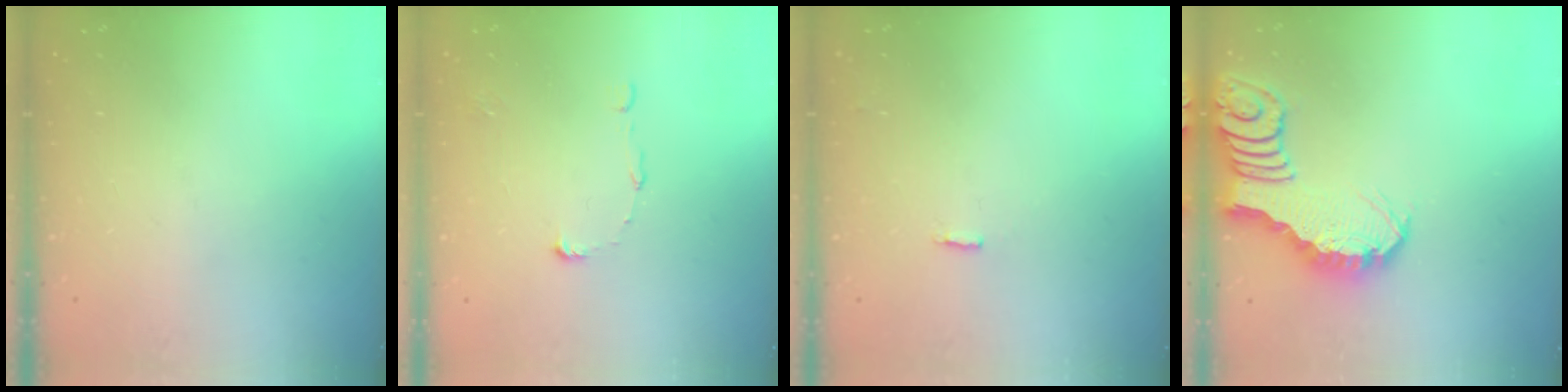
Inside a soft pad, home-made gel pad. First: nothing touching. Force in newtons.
{"total": 6.9, "press": 6.9, "slide": 0.5}
{"total": 2.2, "press": 2.1, "slide": 0.5}
{"total": 3.0, "press": 3.0, "slide": 0.3}